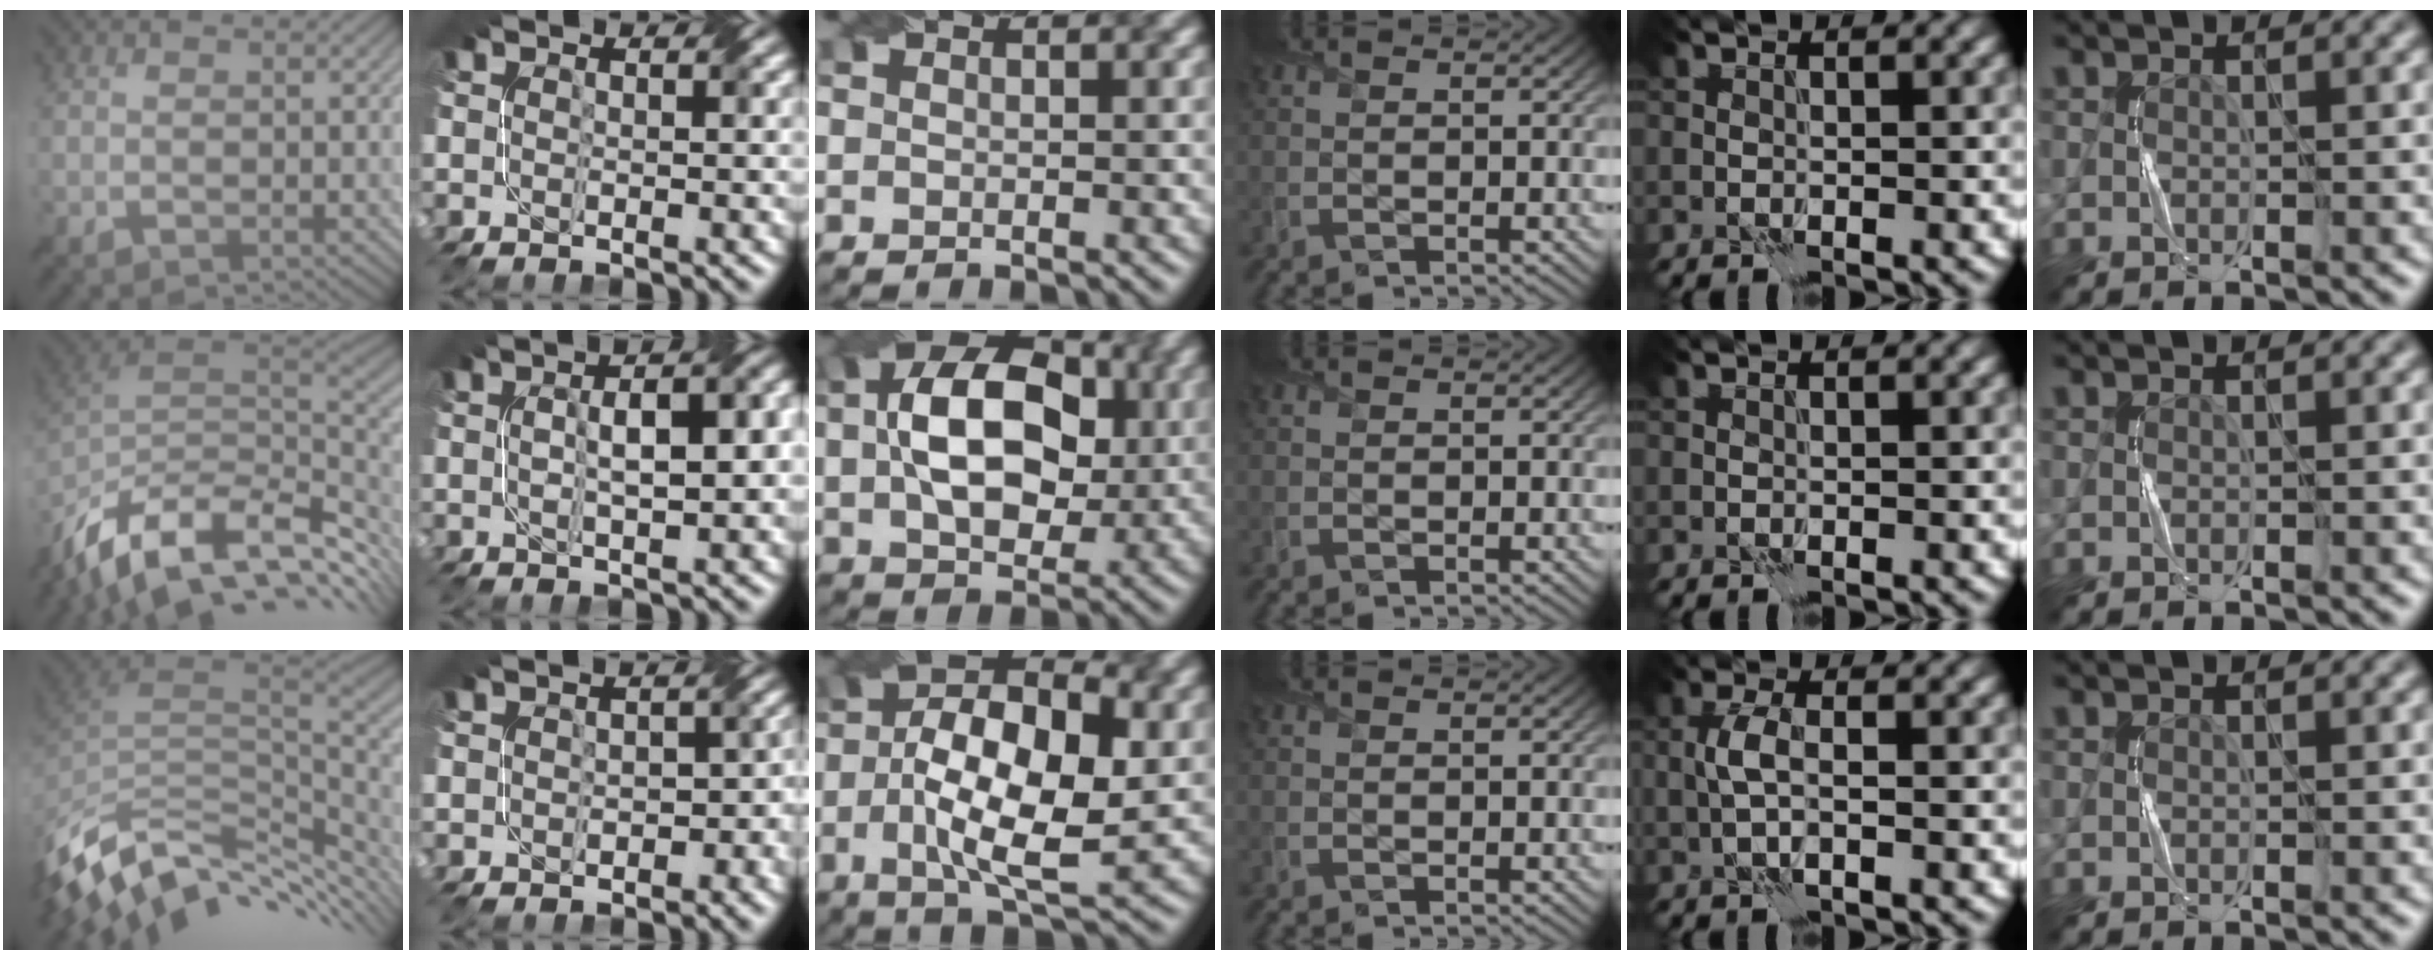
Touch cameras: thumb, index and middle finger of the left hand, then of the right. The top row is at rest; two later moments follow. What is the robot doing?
{"motion": "twist", "object": "screw"}